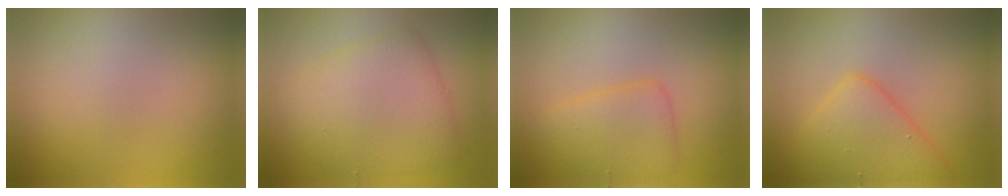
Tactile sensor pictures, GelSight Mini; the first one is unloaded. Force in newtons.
{"total": 6.6, "press": 6.6, "slide": 0.2}
{"total": 3.5, "press": 3.5, "slide": 0.3}
{"total": 5.2, "press": 5.2, "slide": 0.1}